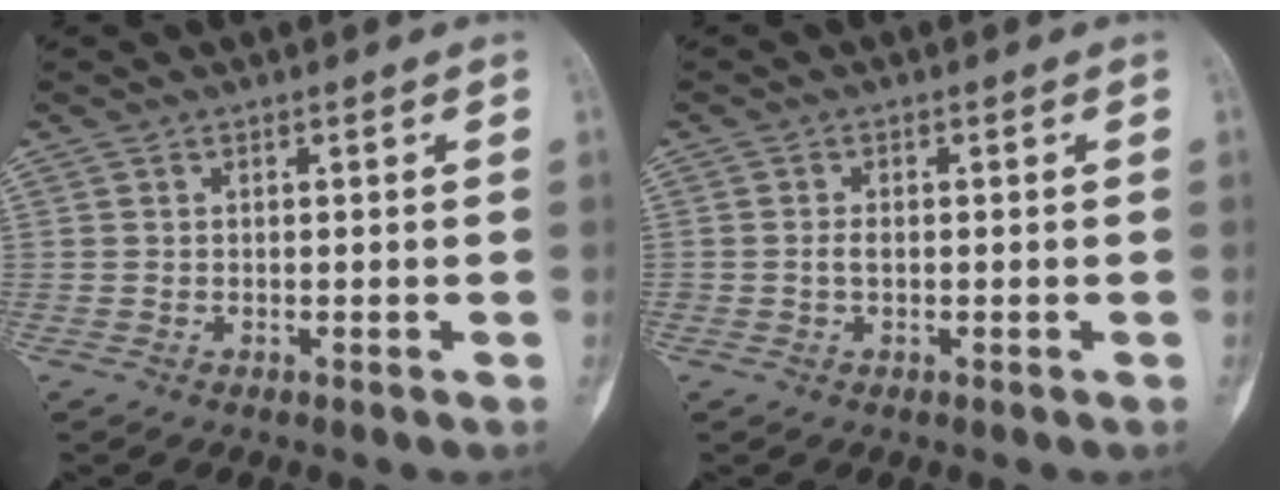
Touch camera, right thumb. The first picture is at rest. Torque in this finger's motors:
{"motor_torque": [0.06, -0.31, 0.26, 0.08, 0.00]}